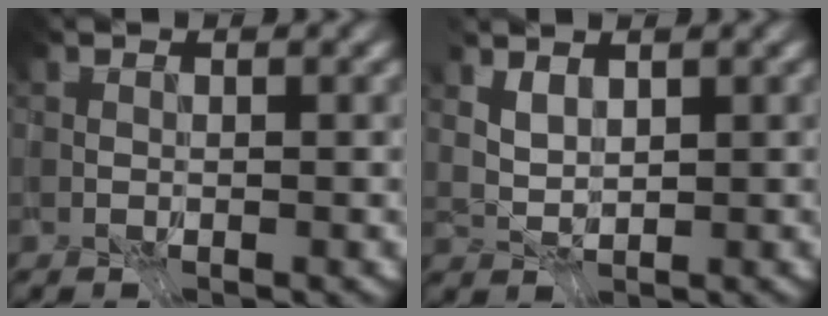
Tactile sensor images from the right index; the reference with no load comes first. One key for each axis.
{"total": 1.5, "fx": 0.4, "fy": -1.2, "fz": -0.7, "tx": 0.006, "ty": -0.011, "tz": 0.031}